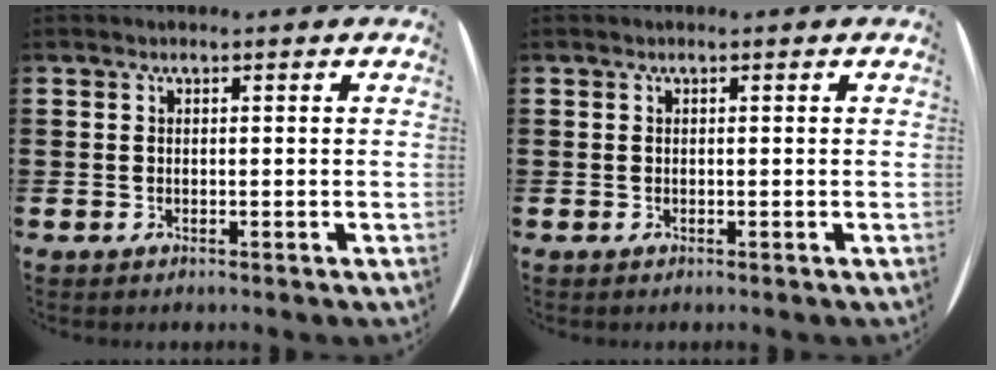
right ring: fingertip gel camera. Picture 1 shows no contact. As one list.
[{"total": 0.0}]